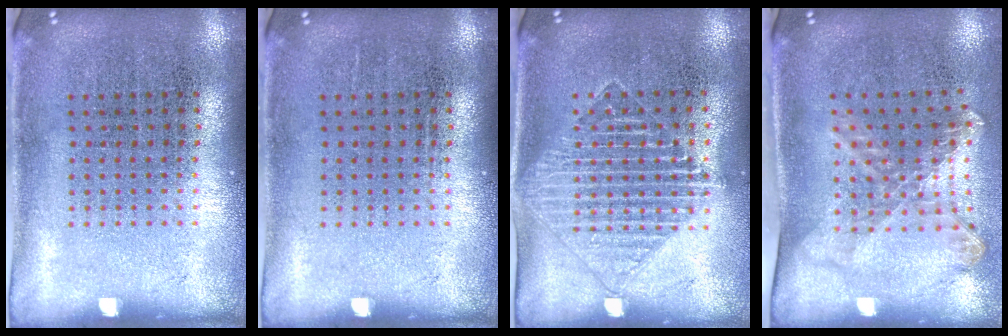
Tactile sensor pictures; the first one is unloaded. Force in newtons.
{"total": 0.0}
{"total": 1.6, "press": 1.4, "slide": 0.8}
{"total": 1.9, "press": 1.4, "slide": 1.3}